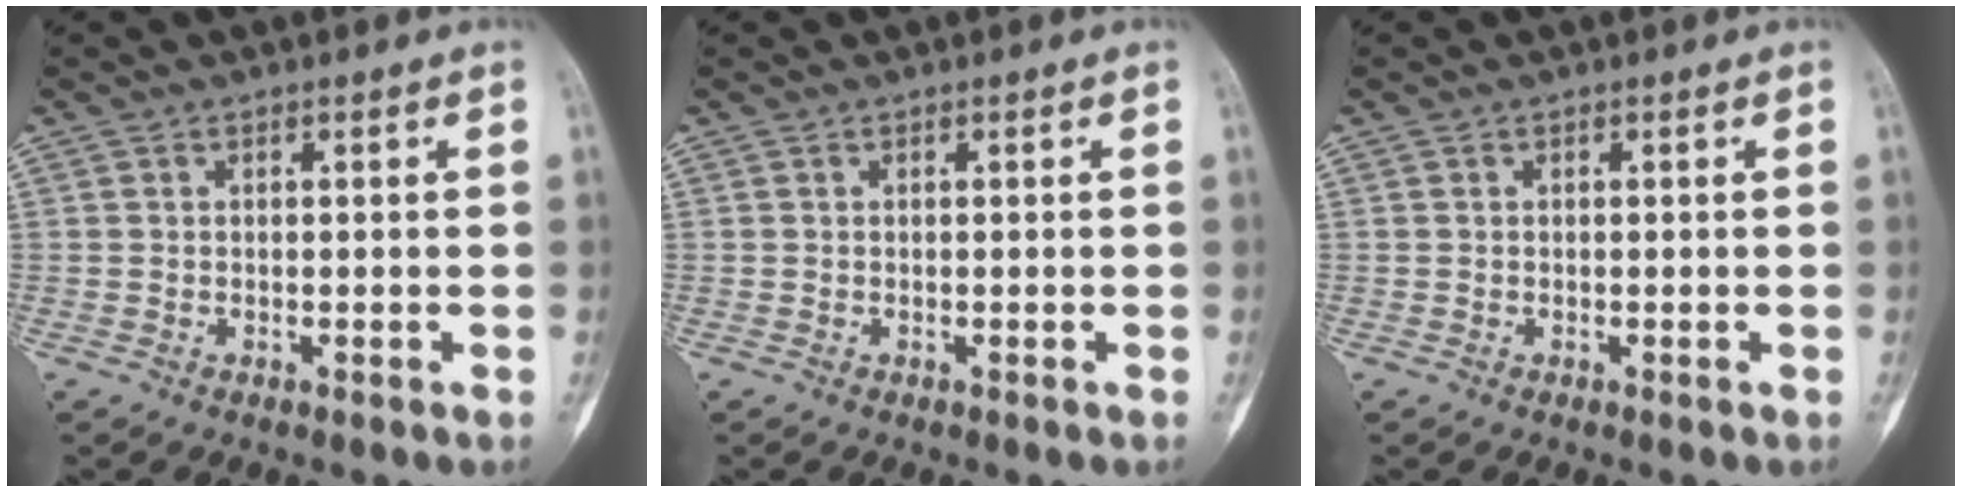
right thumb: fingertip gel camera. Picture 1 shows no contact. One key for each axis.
{"total": 0.0}
{"total": 0.0}